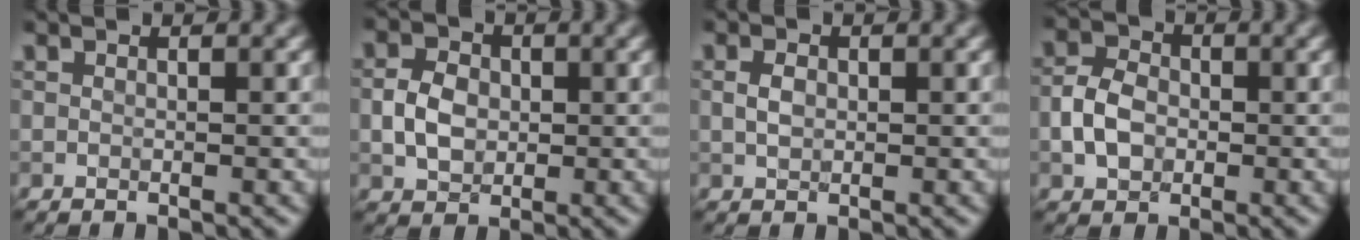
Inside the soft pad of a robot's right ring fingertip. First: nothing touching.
{"total": 3.3, "force": [-0.2, 2.6, 2.0], "torque": [-0.040, 0.005, -0.009]}
{"total": 1.4, "force": [0.1, 1.0, 1.0], "torque": [-0.022, 0.002, 0.002]}
{"total": 3.7, "force": [-0.8, 2.8, 2.3], "torque": [-0.044, 0.004, -0.020]}